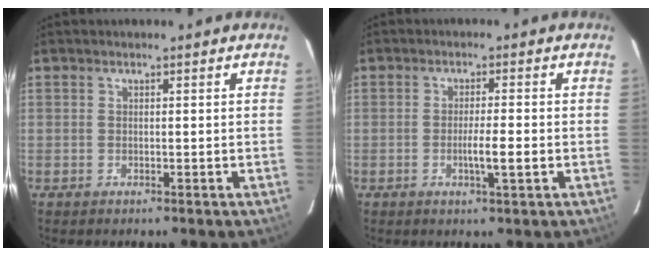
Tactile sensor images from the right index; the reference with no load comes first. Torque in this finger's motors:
{"motor_torque": [0.61, -0.30, 0.31, 0.06]}